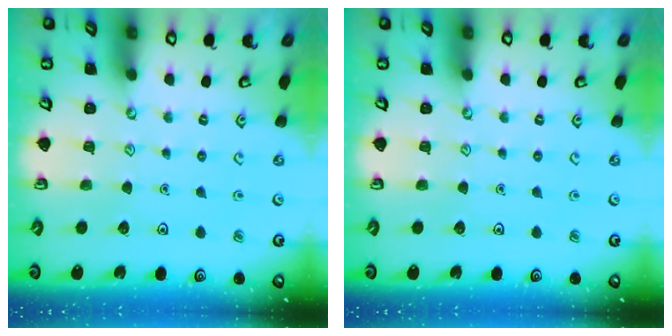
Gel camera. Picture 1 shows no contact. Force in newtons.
{"total": 0.0}